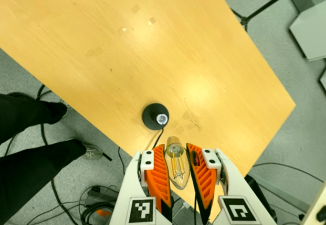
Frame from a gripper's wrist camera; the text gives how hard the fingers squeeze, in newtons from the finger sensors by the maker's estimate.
{"total": 20.5, "left": 21.9, "right": 19.1}